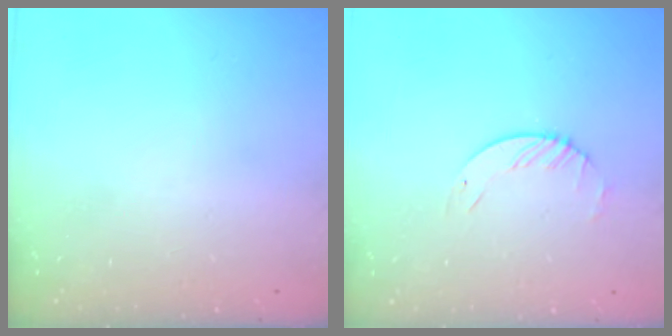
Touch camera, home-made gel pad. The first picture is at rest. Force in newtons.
{"total": 1.6, "press": 1.6, "slide": 0.2}